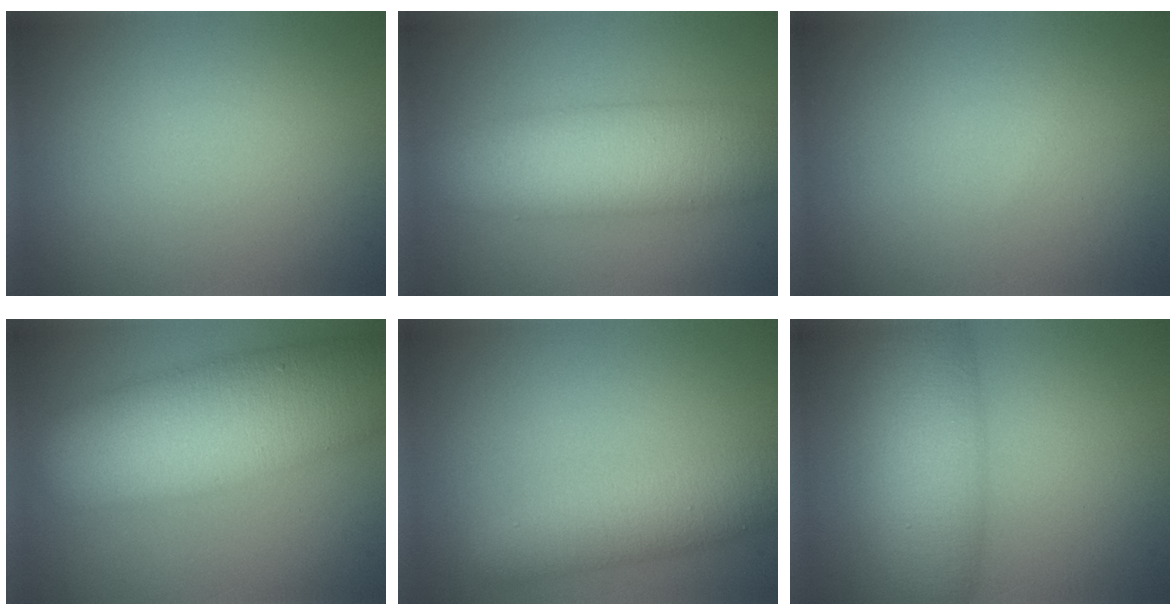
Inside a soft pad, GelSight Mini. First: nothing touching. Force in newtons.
{"total": 7.9, "press": 7.9, "slide": 0.1}
{"total": 0.0}
{"total": 12.3, "press": 12.3, "slide": 0.8}
{"total": 4.2, "press": 4.2, "slide": 0.2}
{"total": 6.7, "press": 6.7, "slide": 0.2}